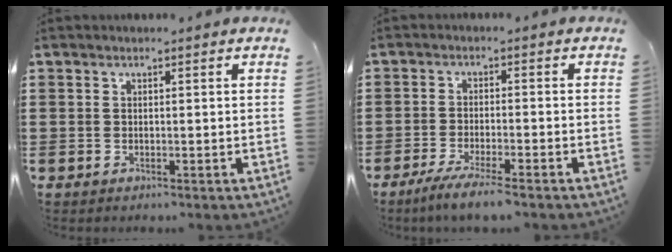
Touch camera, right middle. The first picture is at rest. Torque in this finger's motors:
{"motor_torque": [1.96, 0.17, 0.28, 0.13]}